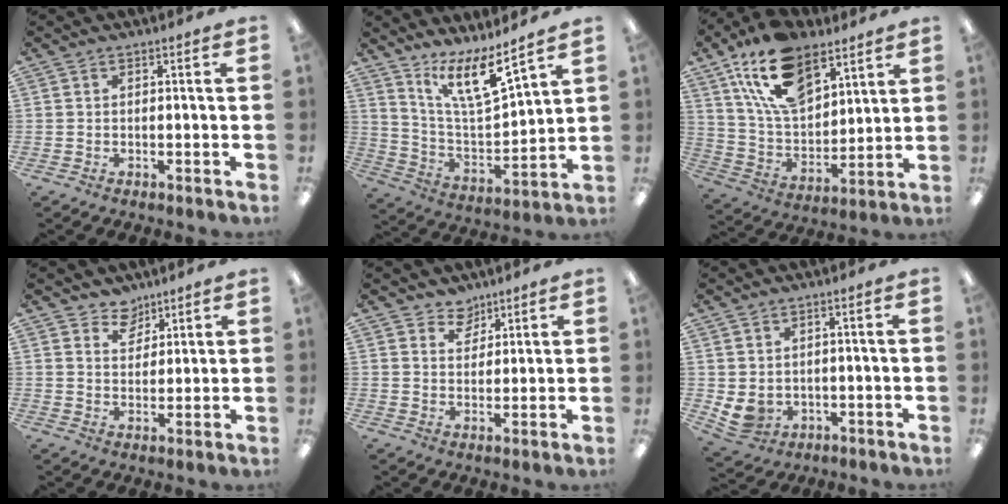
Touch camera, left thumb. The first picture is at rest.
{"total": 14.0, "force": [10.0, 3.6, 9.1], "torque": [-0.160, -0.068, 0.170]}
{"total": 18.9, "force": [11.5, 10.2, 11.0], "torque": [-0.207, -0.043, 0.211]}
{"total": 5.6, "force": [4.4, 3.5, 0.3], "torque": [-0.004, -0.030, 0.080]}
{"total": 5.1, "force": [4.0, 3.1, 0.1], "torque": [0.003, -0.027, 0.073]}
{"total": 4.1, "force": [0.4, 3.6, 1.9], "torque": [-0.057, -0.006, 0.010]}